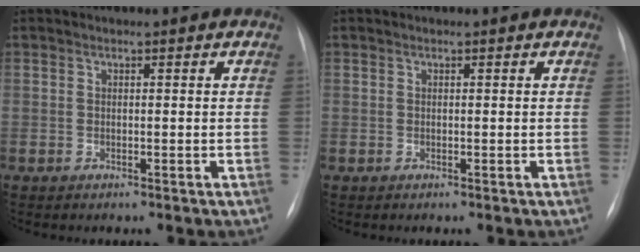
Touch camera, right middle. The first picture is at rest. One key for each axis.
{"total": 0.0}